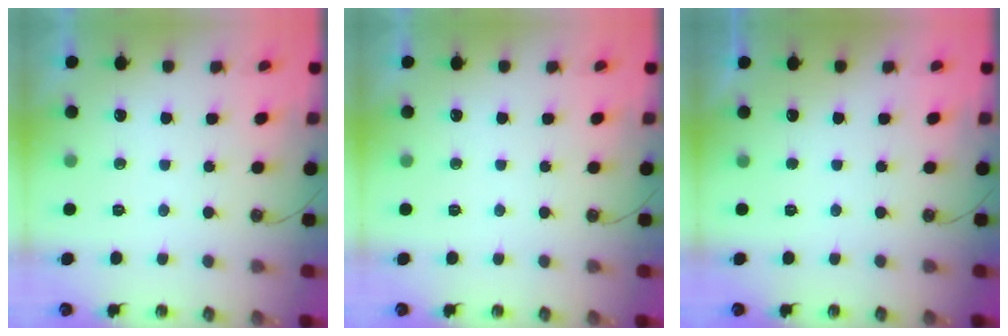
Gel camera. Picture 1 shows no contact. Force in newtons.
{"total": 0.0}
{"total": 0.0}